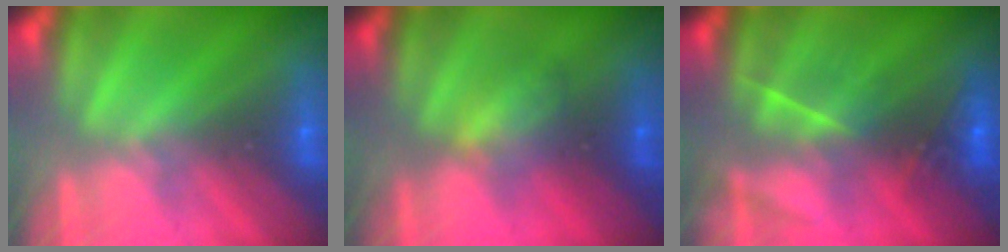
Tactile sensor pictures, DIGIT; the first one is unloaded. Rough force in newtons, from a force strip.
{"total": 2.2}
{"total": 2.8}